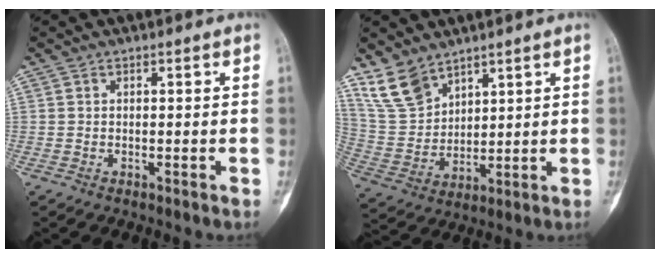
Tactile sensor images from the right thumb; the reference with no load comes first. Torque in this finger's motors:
{"motor_torque": [-0.94, 1.88, 0.17, 0.03, 0.02]}